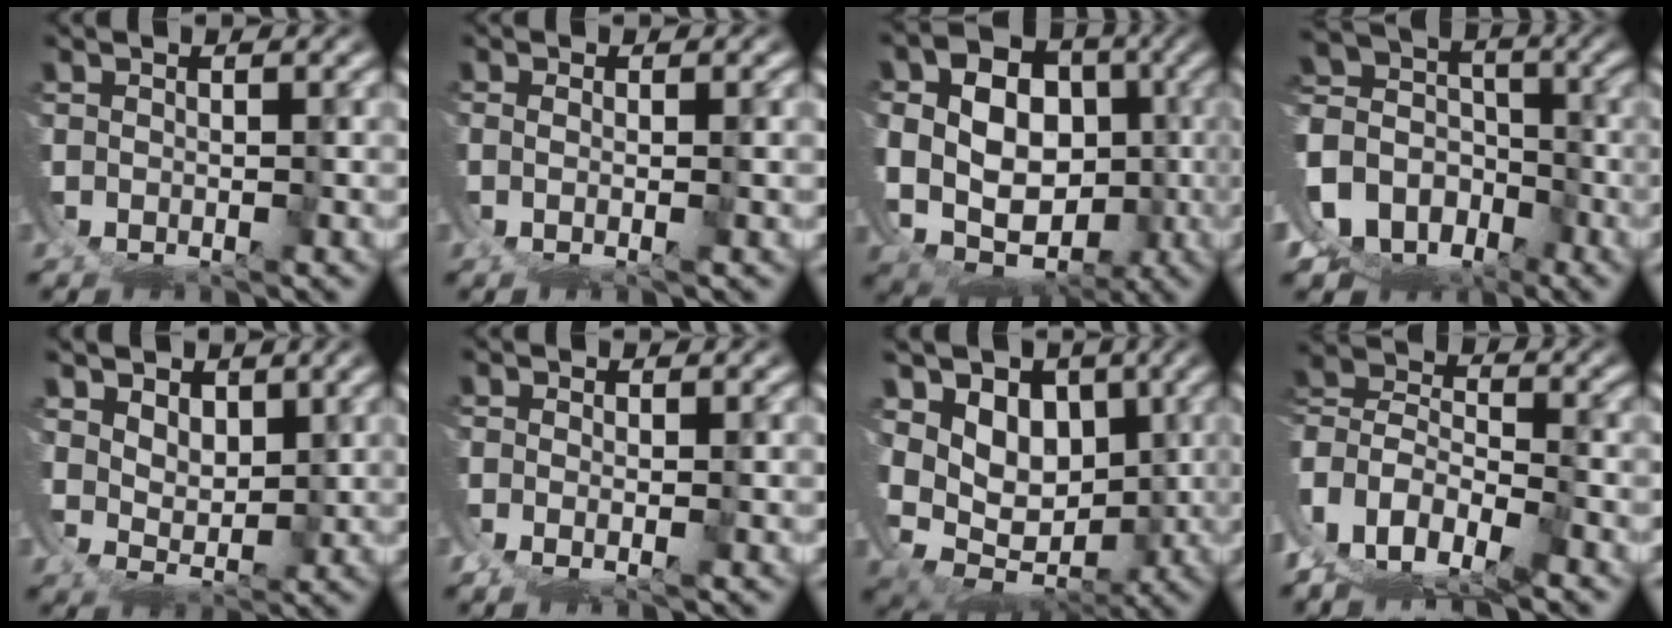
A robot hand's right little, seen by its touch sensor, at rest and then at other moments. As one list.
[{"total": 1.9, "force": [0.8, -1.1, 1.3], "torque": [-0.019, 0.004, 0.011]}, {"total": 13.4, "force": [0.3, 11.4, 7.0], "torque": [-0.169, -0.055, 0.018]}, {"total": 12.9, "force": [-2.1, 11.9, 4.6], "torque": [-0.095, -0.041, -0.043]}, {"total": 3.4, "force": [3.2, 1.0, 0.2], "torque": [-0.012, -0.007, 0.053]}, {"total": 1.6, "force": [0.5, -1.1, 1.0], "torque": [-0.018, -0.004, 0.011]}, {"total": 8.6, "force": [1.8, 7.1, 4.4], "torque": [-0.102, -0.027, 0.035]}, {"total": 9.3, "force": [0.1, 7.9, 5.0], "torque": [-0.121, -0.028, -0.005]}]